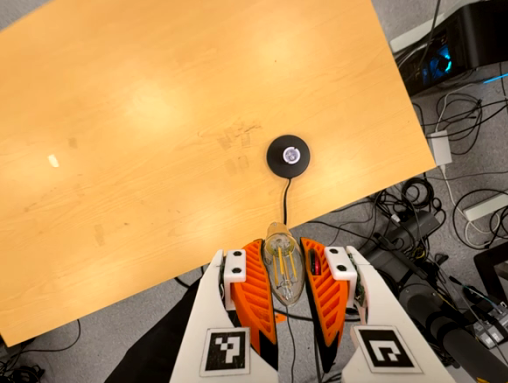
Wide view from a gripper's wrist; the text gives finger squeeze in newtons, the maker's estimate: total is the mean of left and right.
{"total": 21.7, "left": 25.2, "right": 18.3}